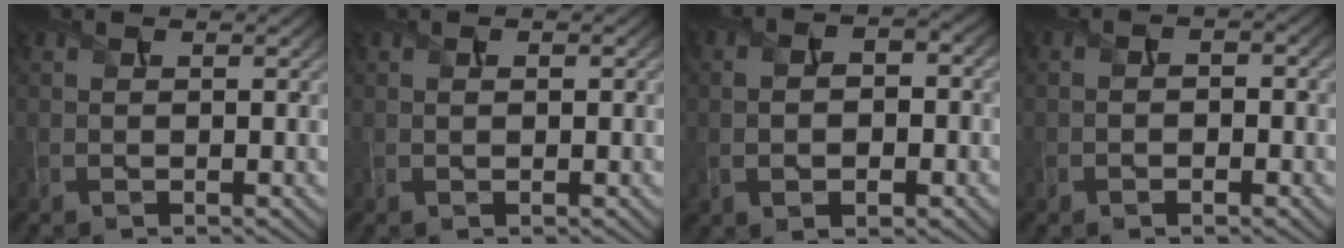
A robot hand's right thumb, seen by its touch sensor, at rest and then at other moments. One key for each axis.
{"total": 0.7, "fx": 0.1, "fy": 0.4, "fz": 0.6, "tx": -0.010, "ty": 0.000, "tz": 0.001}
{"total": 5.3, "fx": -1.0, "fy": 3.2, "fz": 4.1, "tx": -0.061, "ty": -0.006, "tz": -0.016}
{"total": 2.2, "fx": -0.8, "fy": 1.2, "fz": 1.6, "tx": -0.011, "ty": 0.001, "tz": -0.019}